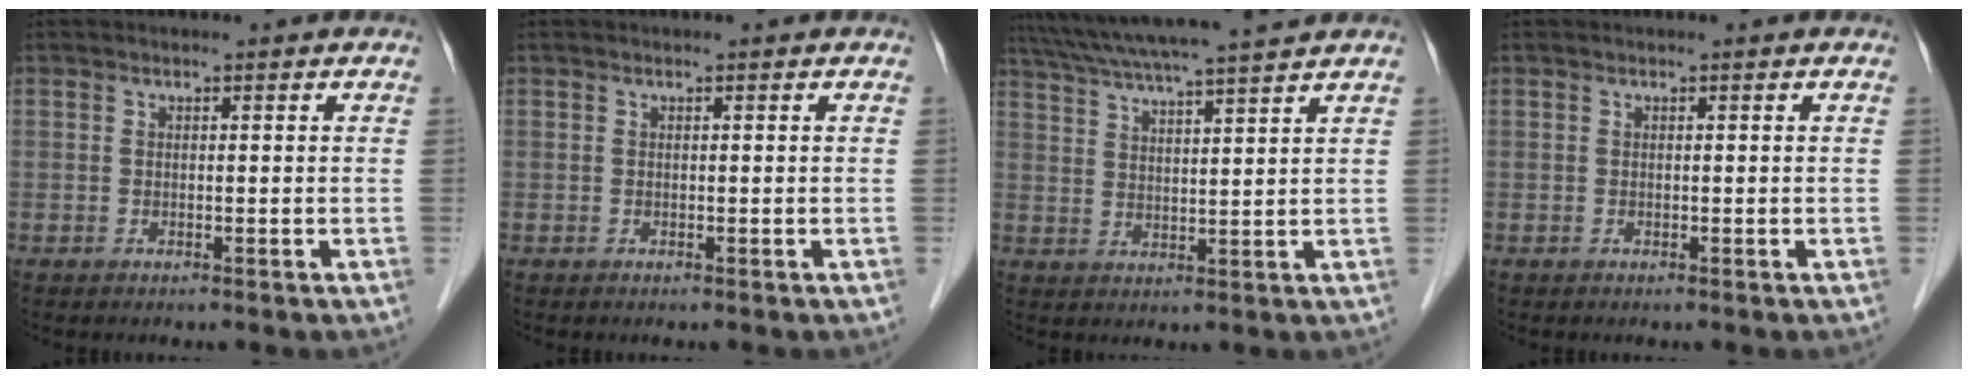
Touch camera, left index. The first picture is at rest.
{"total": 0.0}
{"total": 13.7, "force": [12.0, -1.0, 6.5], "torque": [-0.118, 0.022, 0.181]}
{"total": 0.0}